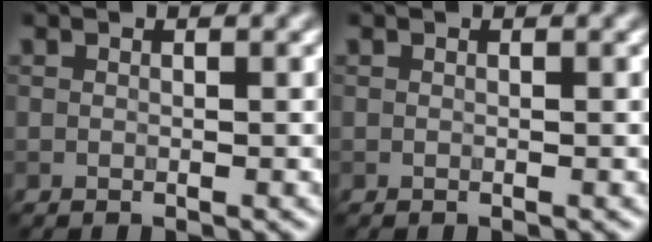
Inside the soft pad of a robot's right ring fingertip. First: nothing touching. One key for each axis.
{"total": 0.0}